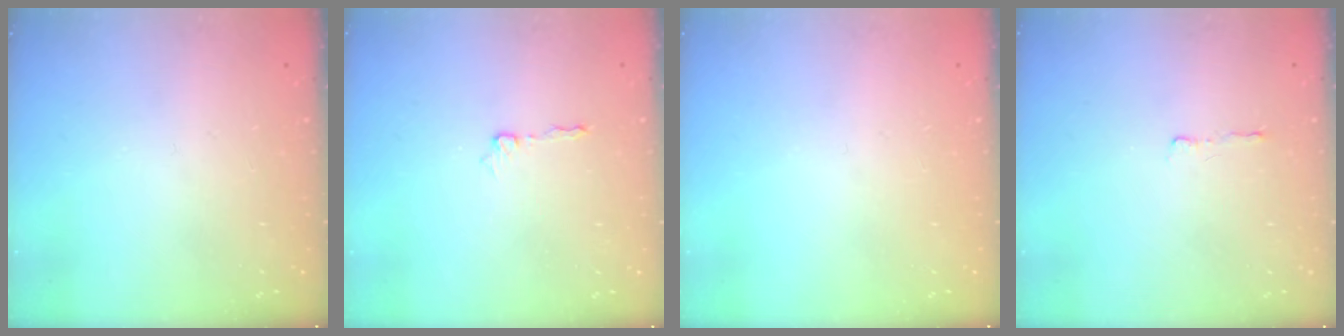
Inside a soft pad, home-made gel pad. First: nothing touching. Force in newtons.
{"total": 3.7, "press": 3.7, "slide": 0.4}
{"total": 0.0}
{"total": 2.9, "press": 2.8, "slide": 0.5}